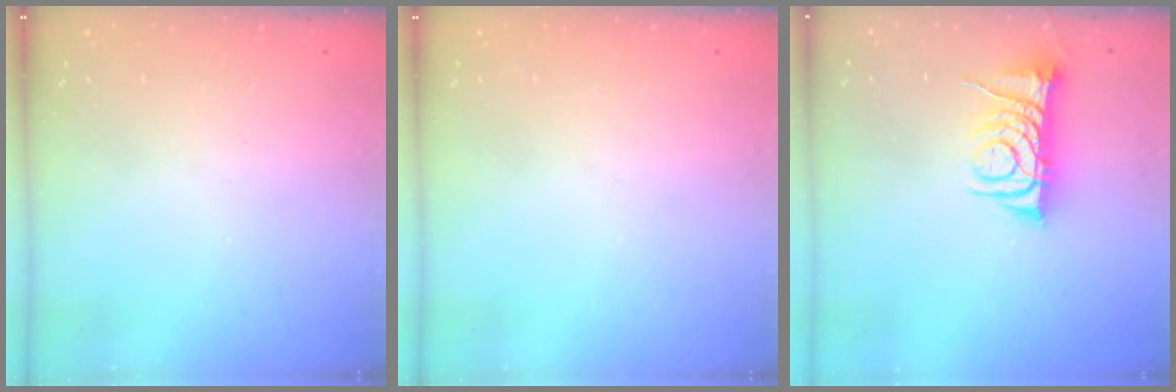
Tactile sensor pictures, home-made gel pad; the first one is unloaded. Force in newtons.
{"total": 0.0}
{"total": 8.3, "press": 8.3, "slide": 0.4}